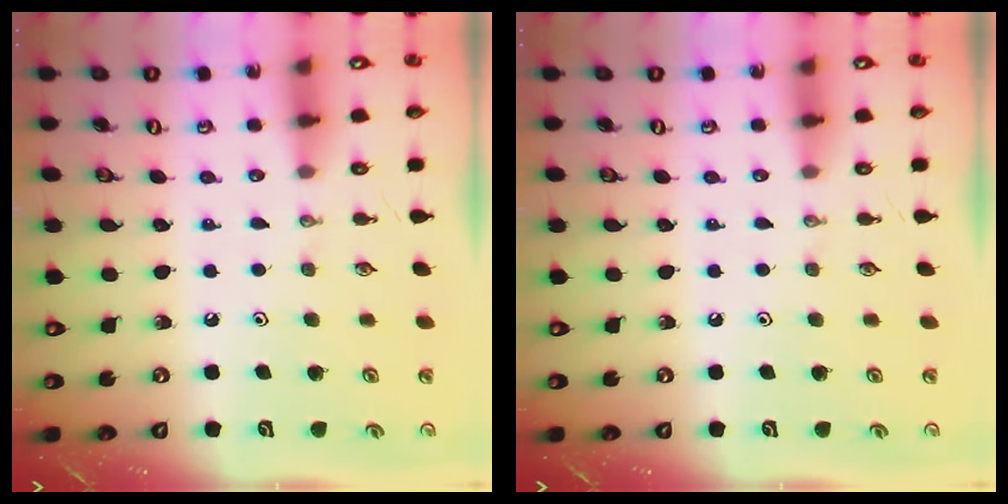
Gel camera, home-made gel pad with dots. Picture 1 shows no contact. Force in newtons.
{"total": 0.0}